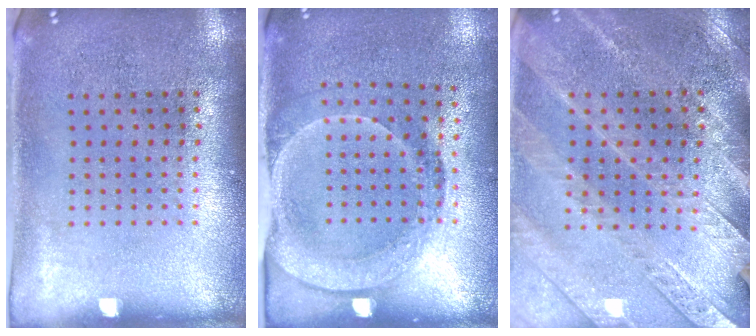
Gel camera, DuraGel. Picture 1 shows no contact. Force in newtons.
{"total": 1.7, "press": 1.4, "slide": 1.1}
{"total": 2.8, "press": 2.7, "slide": 0.6}